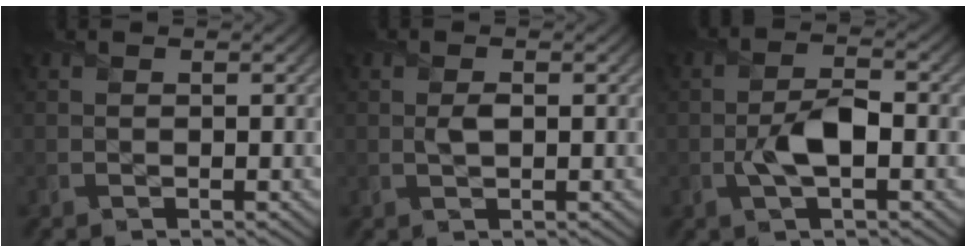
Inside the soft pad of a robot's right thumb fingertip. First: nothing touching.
{"total": 1.2, "force": [0.2, 0.6, 1.1], "torque": [-0.021, -0.003, 0.004]}
{"total": 4.7, "force": [-1.2, 2.1, 4.0], "torque": [-0.083, -0.003, -0.026]}